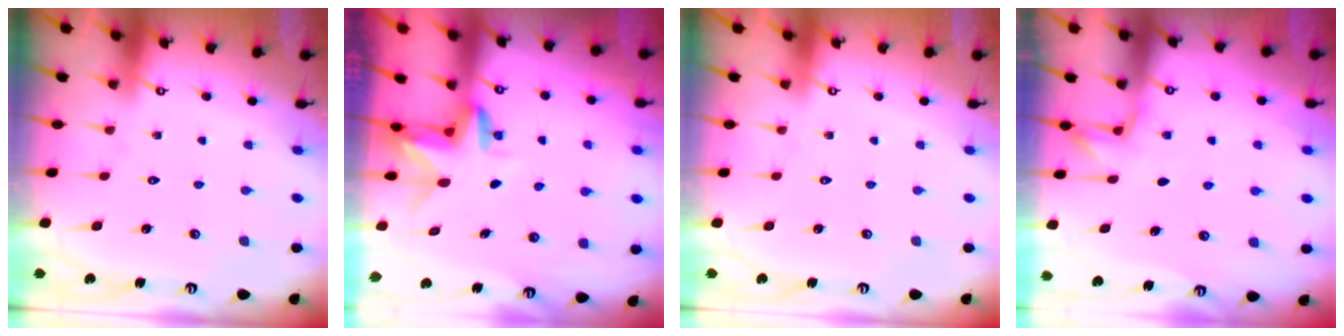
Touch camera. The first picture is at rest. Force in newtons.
{"total": 2.9, "press": 2.9, "slide": 0.2}
{"total": 0.0}
{"total": 3.4, "press": 3.4, "slide": 0.5}